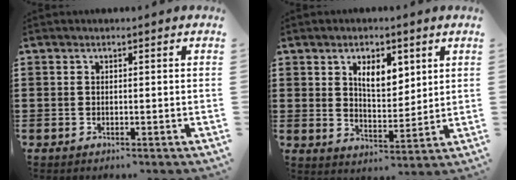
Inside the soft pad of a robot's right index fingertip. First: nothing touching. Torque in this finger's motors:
{"motor_torque": [0.59, 0.33, 0.25, 0.10]}